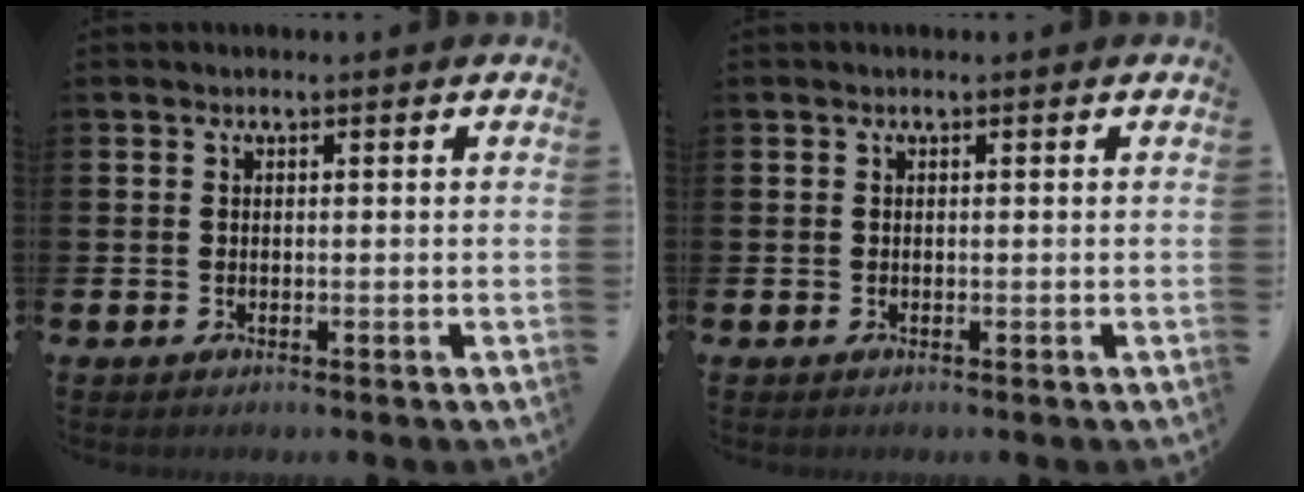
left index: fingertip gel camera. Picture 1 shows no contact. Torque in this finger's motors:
{"motor_torque": [-0.04, 0.04, 0.00, 0.01]}